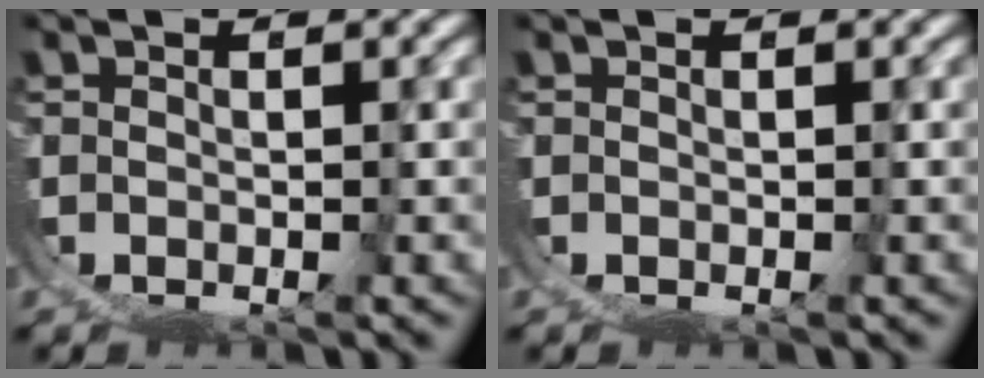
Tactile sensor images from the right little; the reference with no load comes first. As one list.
[{"total": 0.0}]